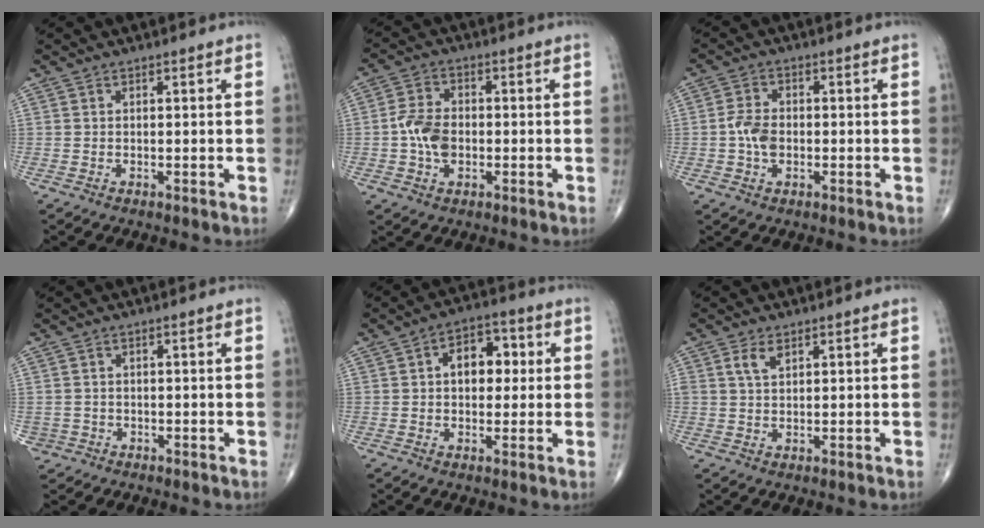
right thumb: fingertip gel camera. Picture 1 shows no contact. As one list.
[{"total": 7.0, "force": [-1.0, 4.7, 5.0], "torque": [-0.086, 0.012, -0.024]}, {"total": 4.9, "force": [-0.8, 3.3, 3.6], "torque": [-0.068, 0.010, -0.018]}, {"total": 1.9, "force": [-0.6, 1.8, -0.1], "torque": [0.010, 0.007, -0.014]}, {"total": 8.6, "force": [1.3, 5.6, 6.3], "torque": [-0.058, 0.017, 0.013]}, {"total": 3.0, "force": [1.5, 1.6, 2.1], "torque": [-0.039, -0.002, 0.034]}]